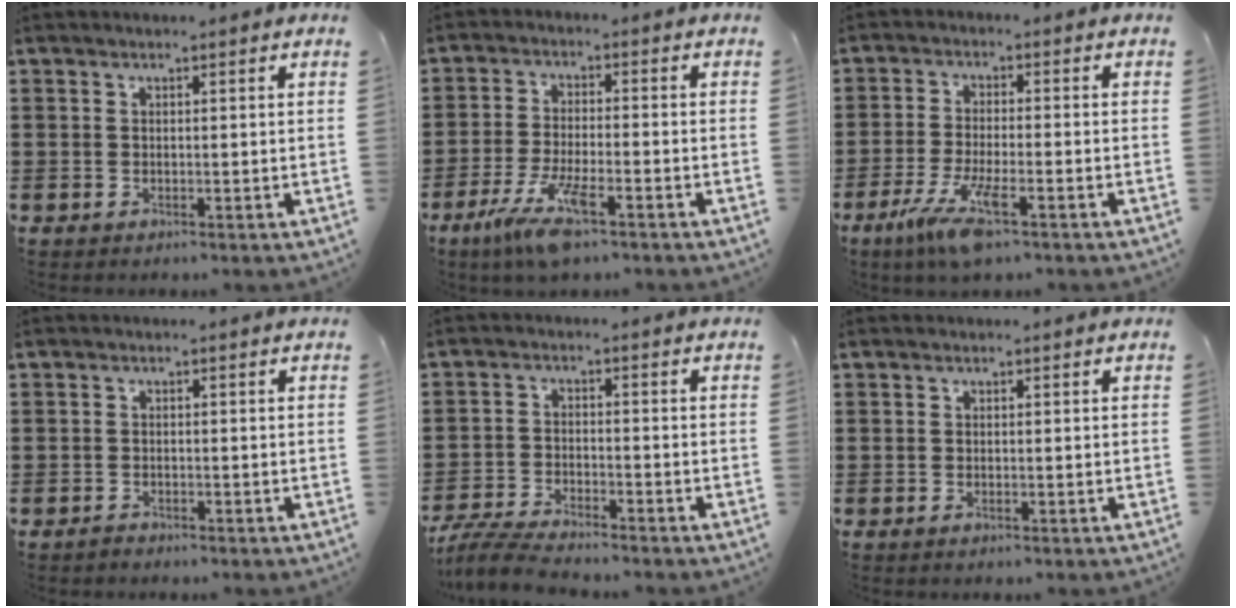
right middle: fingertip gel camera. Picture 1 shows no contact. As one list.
[{"total": 8.0, "force": [-4.7, 1.4, 6.4], "torque": [-0.139, -0.014, -0.087]}, {"total": 7.3, "force": [-4.0, 0.9, 6.0], "torque": [-0.134, -0.021, -0.076]}, {"total": 0.9, "force": [-0.9, 0.4, 0.0], "torque": [-0.003, 0.001, -0.019]}, {"total": 5.6, "force": [-5.3, 0.4, 1.7], "torque": [-0.044, -0.003, -0.106]}, {"total": 0.0}]